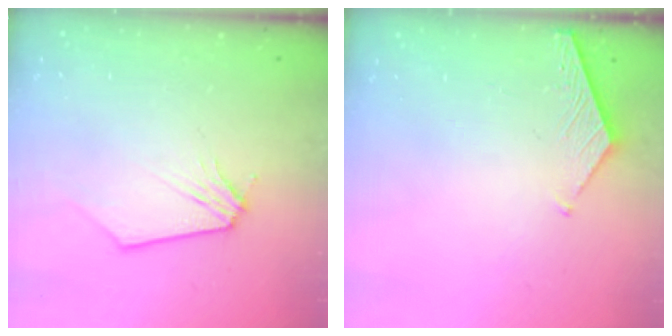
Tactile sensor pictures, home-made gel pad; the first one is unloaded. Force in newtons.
{"total": 6.3, "press": 6.2, "slide": 0.6}